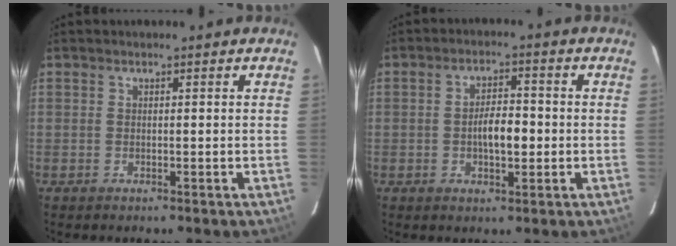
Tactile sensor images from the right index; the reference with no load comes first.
{"total": 5.5, "force": [-0.8, 2.3, 5.0], "torque": [-0.088, 0.005, -0.010]}